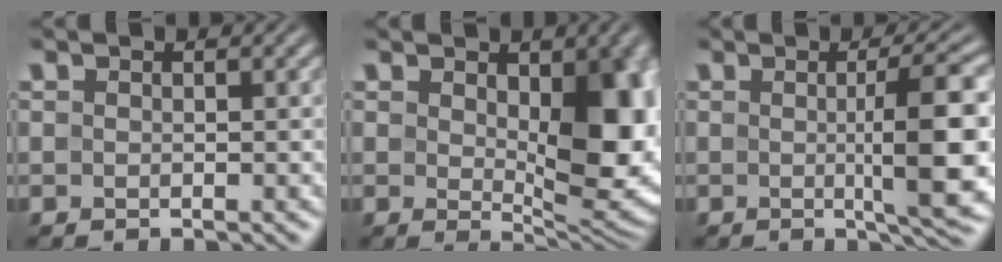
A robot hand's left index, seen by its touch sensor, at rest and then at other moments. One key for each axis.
{"total": 11.4, "fx": 0.5, "fy": 6.1, "fz": 9.6, "tx": -0.120, "ty": -0.015, "tz": 0.021}
{"total": 7.9, "fx": -0.1, "fy": 1.4, "fz": 7.8, "tx": -0.103, "ty": 0.000, "tz": 0.001}